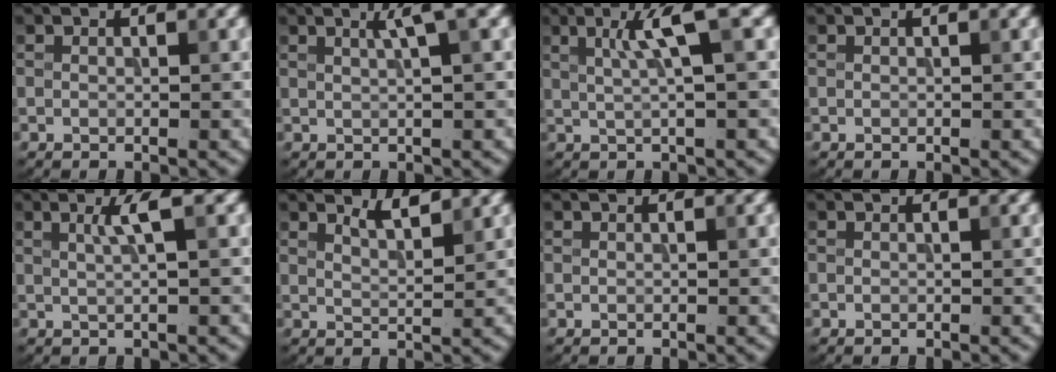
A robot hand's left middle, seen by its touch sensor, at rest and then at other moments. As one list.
[{"total": 2.4, "force": [1.2, 0.4, 2.1], "torque": [-0.026, 0.008, 0.017]}, {"total": 4.0, "force": [1.3, 0.5, 3.7], "torque": [-0.058, 0.006, 0.023]}, {"total": 0.0}, {"total": 2.3, "force": [0.8, 0.4, 2.1], "torque": [-0.036, 0.003, 0.011]}, {"total": 2.3, "force": [1.8, 0.4, 1.3], "torque": [-0.017, 0.001, 0.031]}, {"total": 0.0}, {"total": 0.0}]